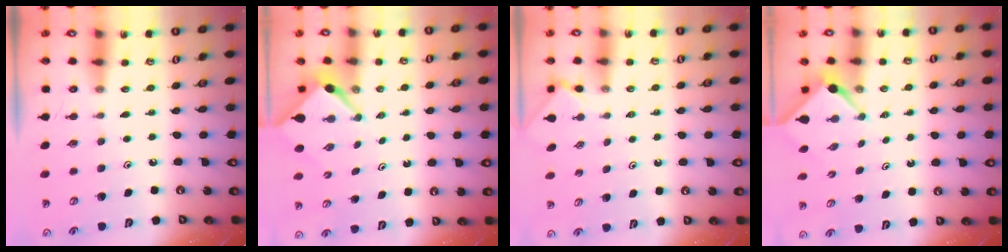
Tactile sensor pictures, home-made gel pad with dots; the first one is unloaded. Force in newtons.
{"total": 2.5, "press": 2.5, "slide": 0.3}
{"total": 2.4, "press": 2.4, "slide": 0.4}
{"total": 2.4, "press": 2.4, "slide": 0.3}